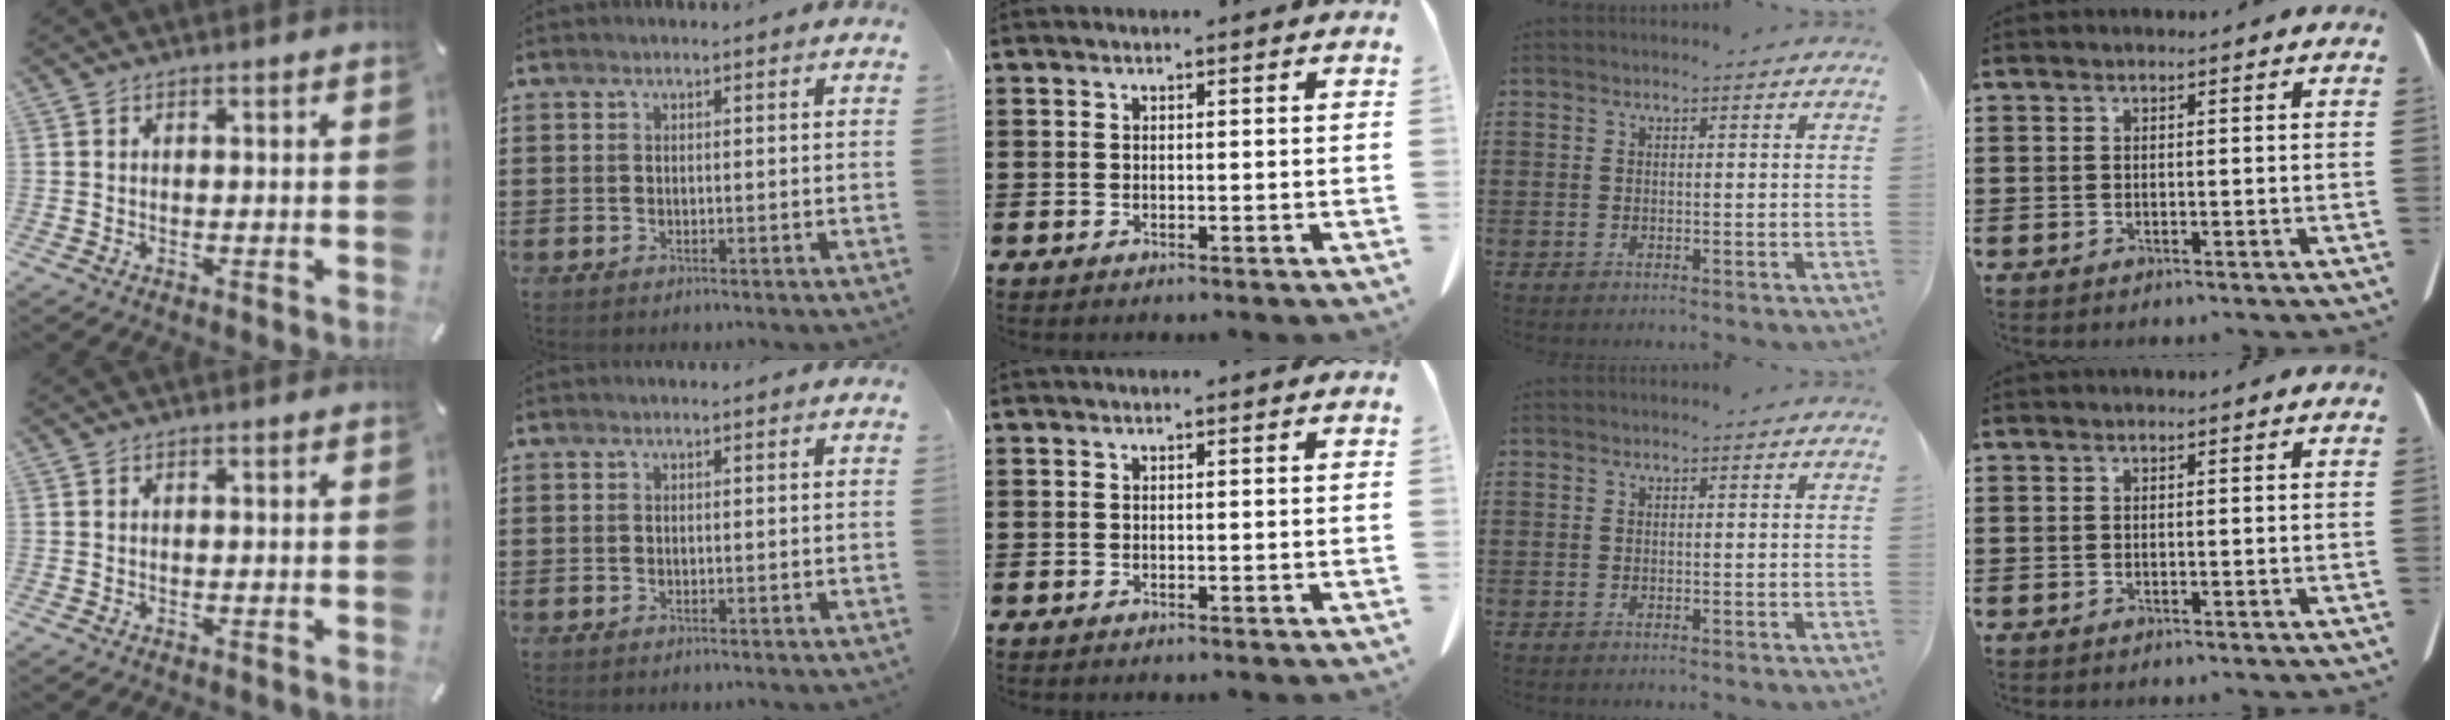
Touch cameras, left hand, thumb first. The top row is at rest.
{}